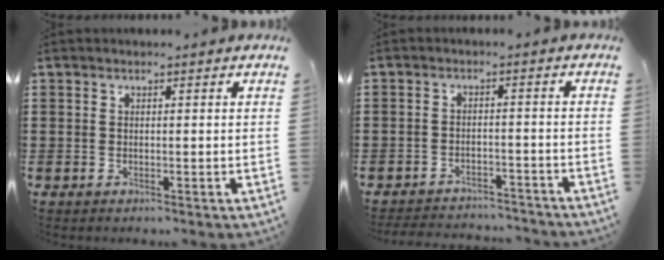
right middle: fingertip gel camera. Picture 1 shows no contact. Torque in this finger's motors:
{"motor_torque": [0.88, -0.71, 0.03, 0.08]}